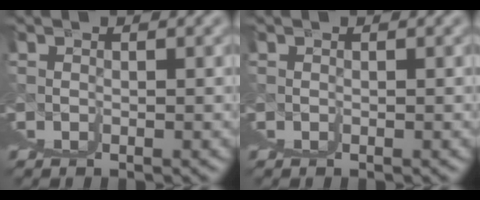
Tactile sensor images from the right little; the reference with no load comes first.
{"total": 0.0}